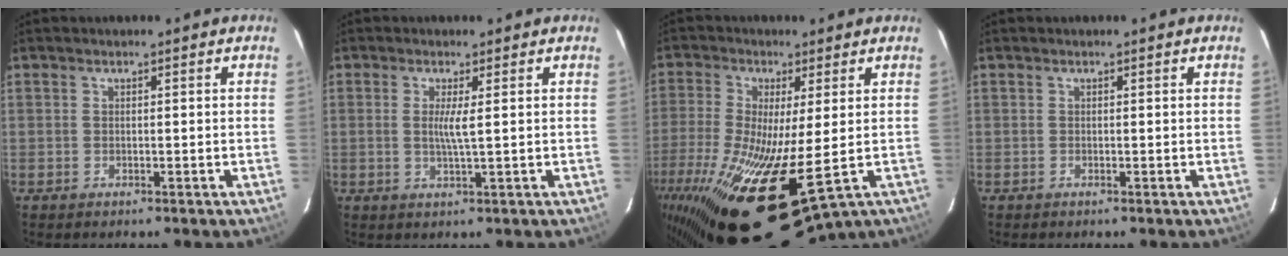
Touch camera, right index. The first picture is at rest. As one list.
[{"total": 3.0, "force": [0.4, -0.2, 2.9], "torque": [-0.056, -0.005, 0.004]}, {"total": 22.7, "force": [-8.0, 7.4, 20.0], "torque": [-0.407, -0.088, -0.118]}, {"total": 0.0}]